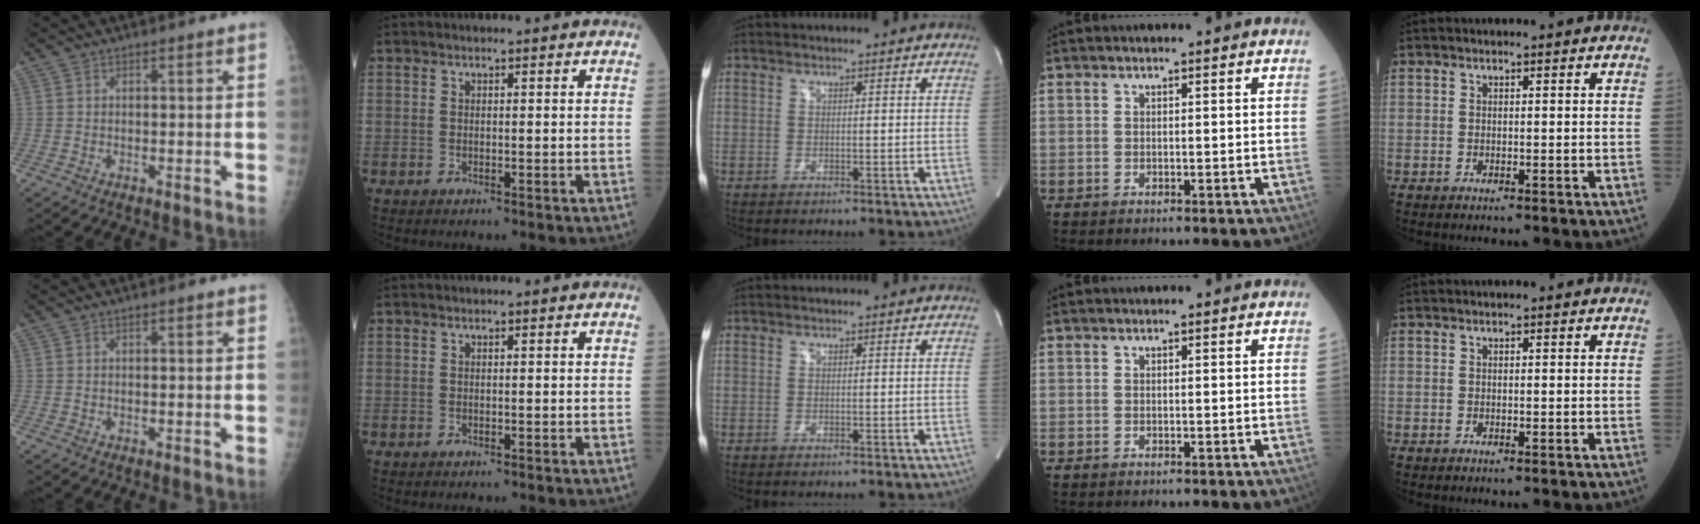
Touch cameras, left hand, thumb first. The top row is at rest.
{}